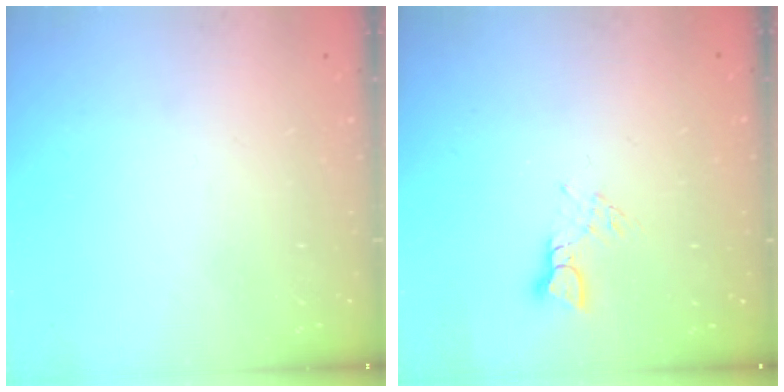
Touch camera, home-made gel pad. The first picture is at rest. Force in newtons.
{"total": 4.3, "press": 4.3, "slide": 0.2}